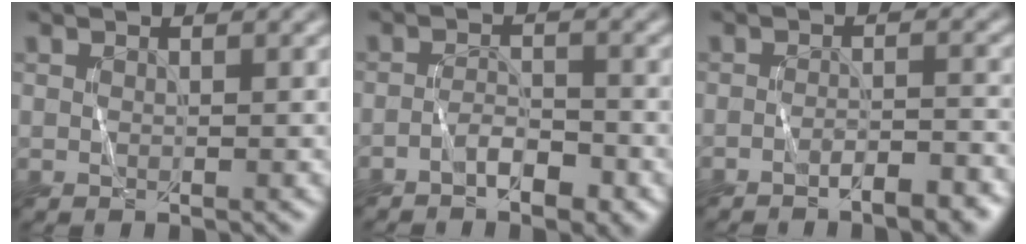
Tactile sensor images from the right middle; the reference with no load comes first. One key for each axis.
{"total": 2.6, "fx": -2.0, "fy": 0.9, "fz": 1.5, "tx": -0.022, "ty": 0.005, "tz": -0.034}
{"total": 3.2, "fx": -2.5, "fy": 0.6, "fz": 1.9, "tx": -0.022, "ty": 0.005, "tz": -0.037}